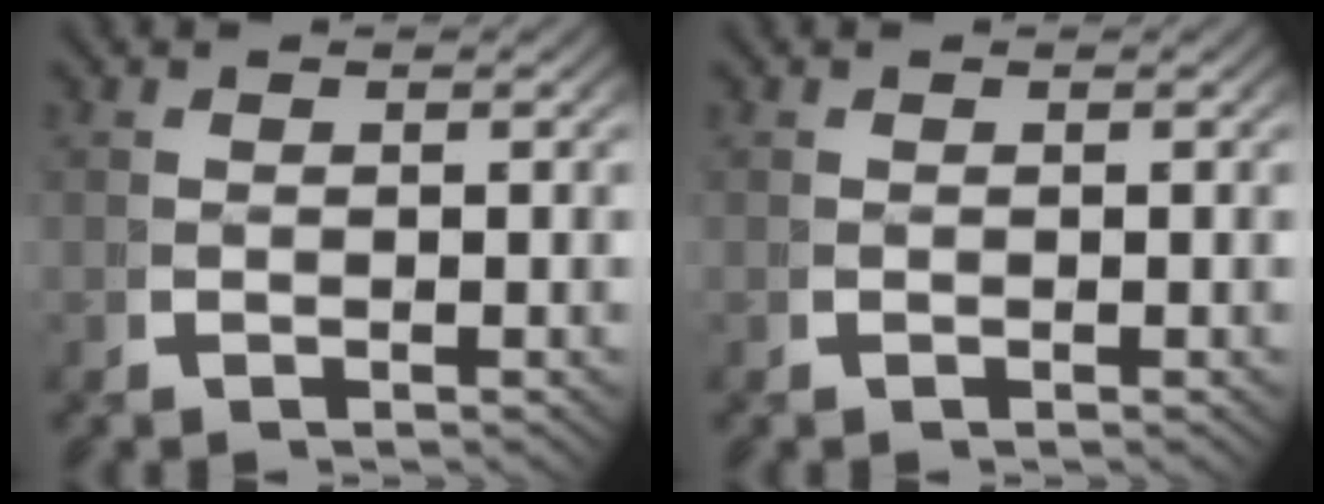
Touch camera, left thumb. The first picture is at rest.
{"total": 0.0}